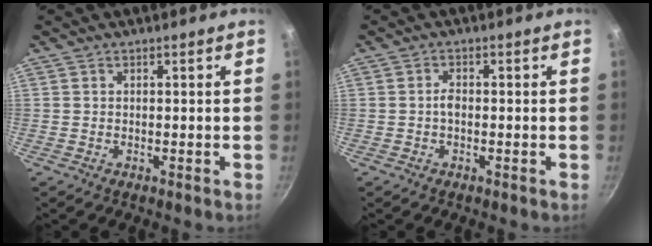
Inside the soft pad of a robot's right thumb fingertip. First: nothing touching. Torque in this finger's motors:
{"motor_torque": [0.58, 0.67, 0.46, 0.02, 0.01]}